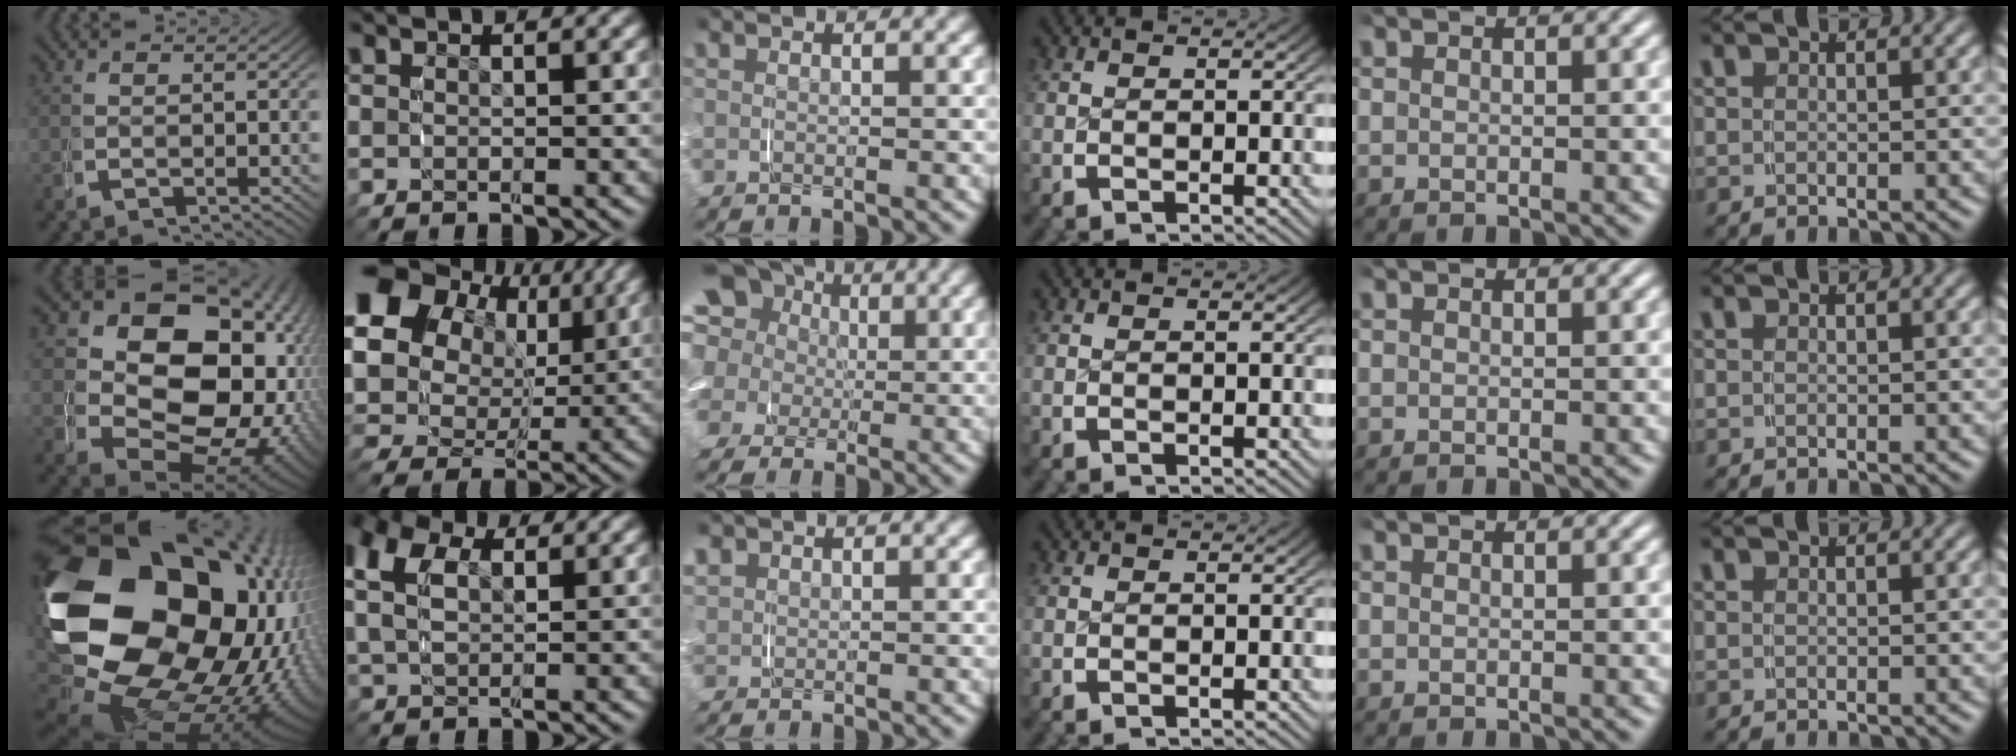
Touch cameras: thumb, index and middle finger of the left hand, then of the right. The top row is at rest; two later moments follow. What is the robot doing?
{"motion": "grasp_and_lifting", "object": "shoes"}